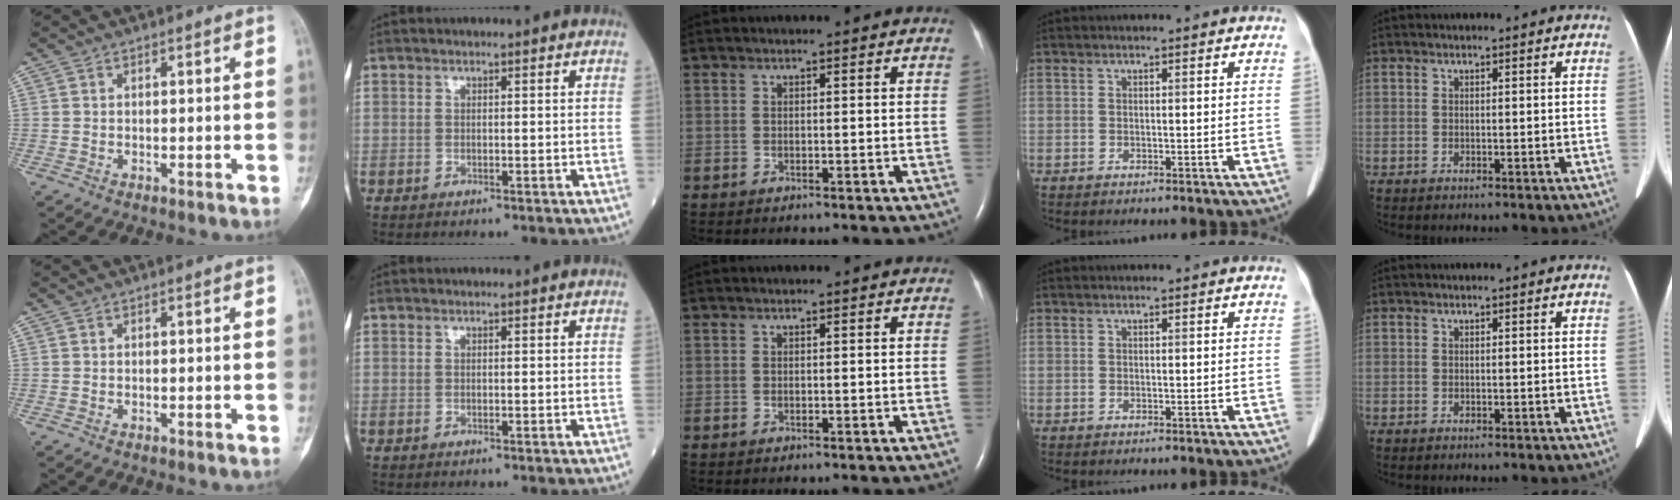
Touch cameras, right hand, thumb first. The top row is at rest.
{}